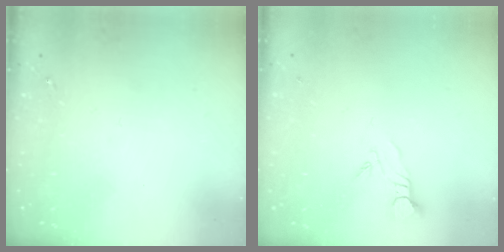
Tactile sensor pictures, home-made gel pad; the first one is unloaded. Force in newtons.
{"total": 3.8, "press": 3.8, "slide": 0.3}